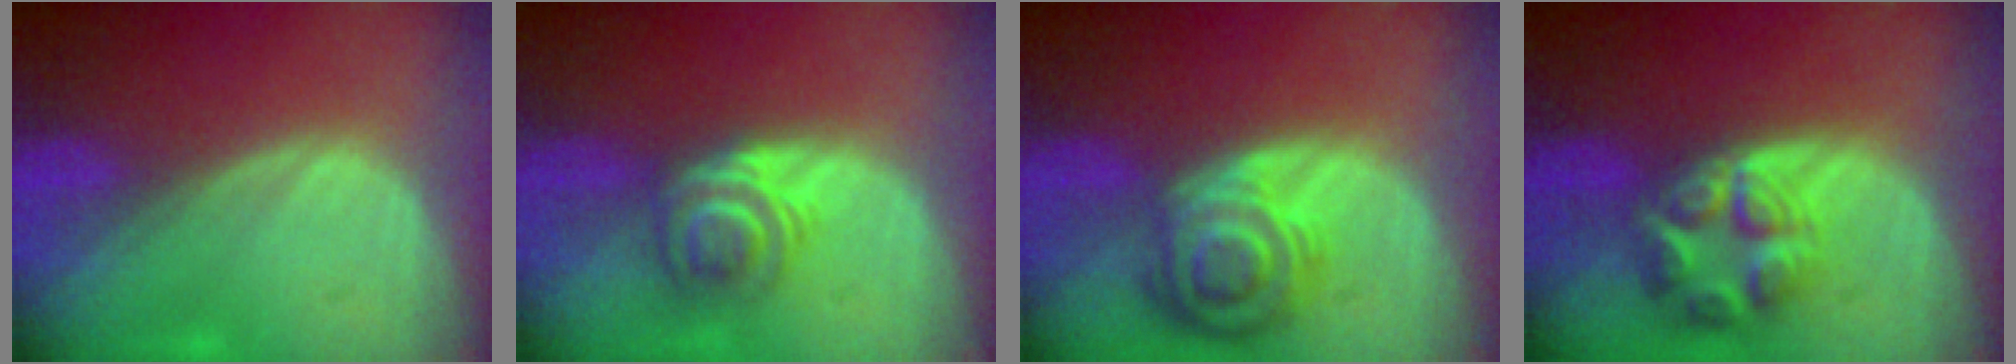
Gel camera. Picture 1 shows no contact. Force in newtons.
{"total": 6.1, "press": 5.2, "slide": 3.3}
{"total": 8.4, "press": 7.4, "slide": 3.9}
{"total": 7.6, "press": 6.8, "slide": 3.5}